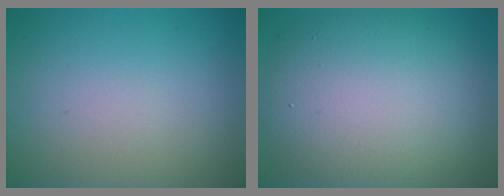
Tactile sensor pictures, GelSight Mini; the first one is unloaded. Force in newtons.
{"total": 11.3, "press": 11.3, "slide": 0.8}